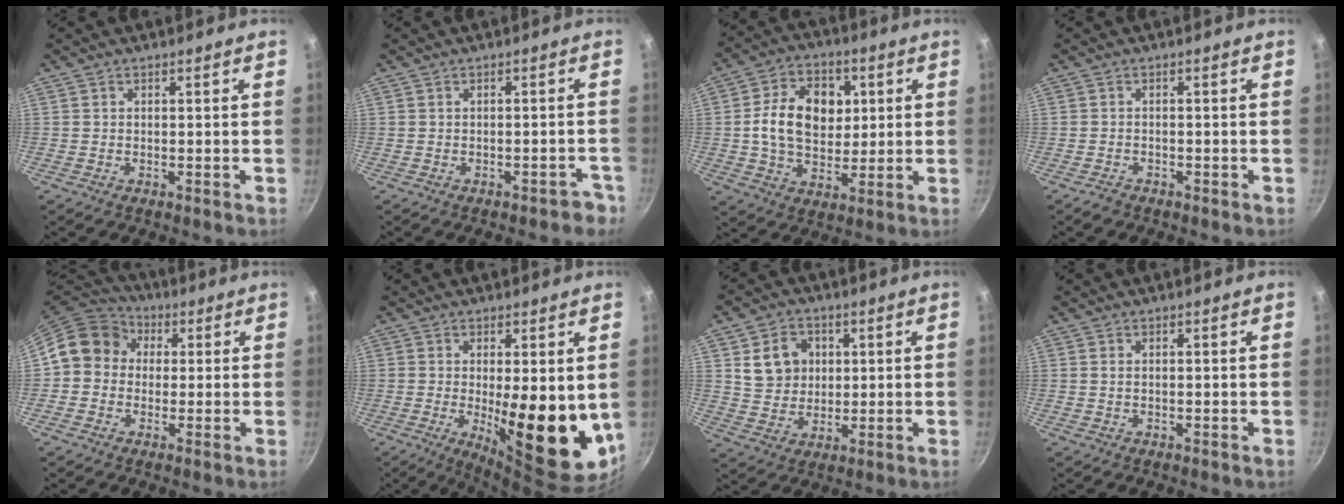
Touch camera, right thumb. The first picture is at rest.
{"total": 3.0, "force": [-2.2, 1.6, 1.4], "torque": [0.006, 0.034, -0.007]}
{"total": 14.5, "force": [2.1, 10.6, 9.6], "torque": [-0.132, 0.005, 0.029]}
{"total": 1.4, "force": [-1.2, 0.7, 0.4], "torque": [-0.012, 0.015, -0.019]}
{"total": 10.4, "force": [1.3, 9.1, 4.8], "torque": [-0.052, 0.024, -0.002]}
{"total": 15.2, "force": [-0.5, 4.9, 14.4], "torque": [-0.176, -0.031, 0.006]}
{"total": 9.2, "force": [2.4, 7.8, 4.2], "torque": [-0.046, -0.003, 0.043]}
{"total": 0.6, "force": [0.1, 0.4, 0.5], "torque": [-0.009, 0.001, 0.002]}